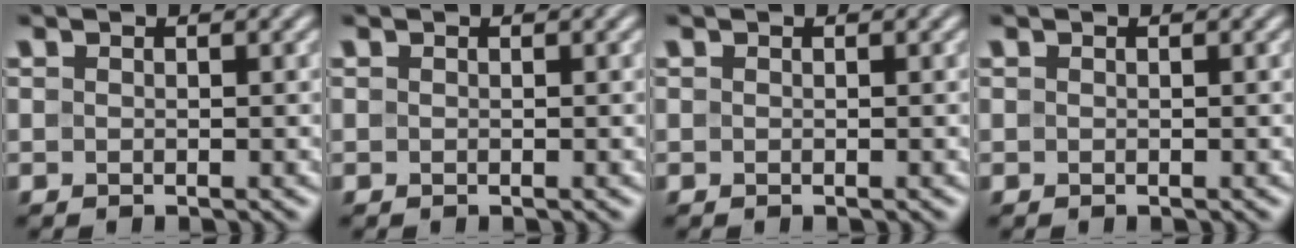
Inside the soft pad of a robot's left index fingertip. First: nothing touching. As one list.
[{"total": 0.0}, {"total": 0.0}, {"total": 0.0}]